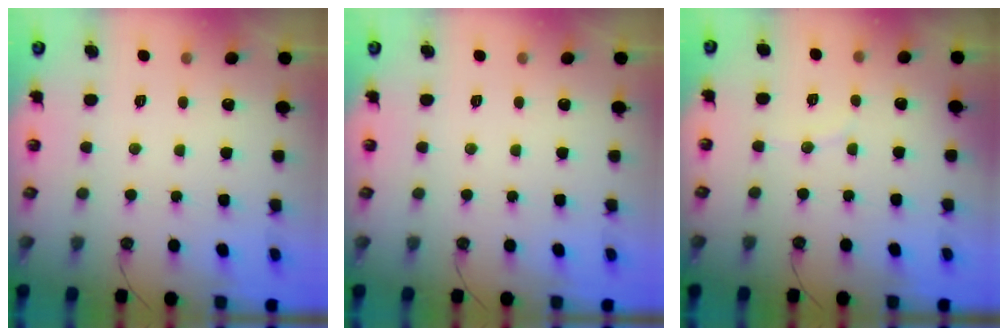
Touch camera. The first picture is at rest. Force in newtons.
{"total": 0.0}
{"total": 3.1, "press": 3.1, "slide": 0.3}